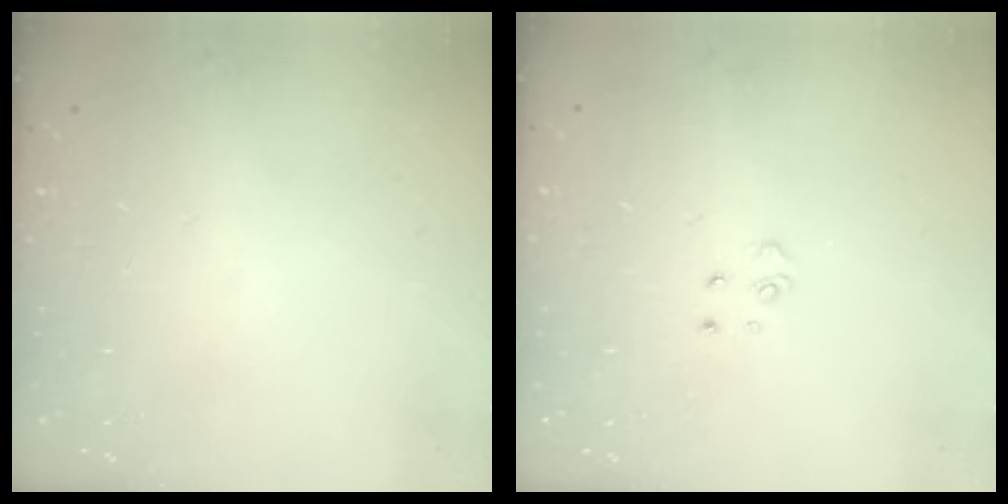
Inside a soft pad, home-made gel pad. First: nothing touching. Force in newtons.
{"total": 2.6, "press": 2.6, "slide": 0.3}